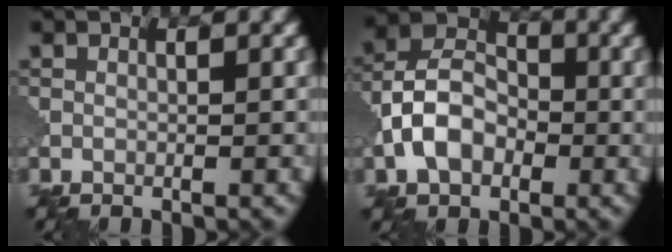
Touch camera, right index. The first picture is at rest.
{"total": 6.4, "force": [-2.0, 4.4, 4.2], "torque": [-0.081, 0.014, -0.046]}